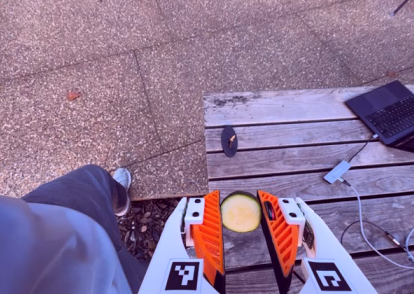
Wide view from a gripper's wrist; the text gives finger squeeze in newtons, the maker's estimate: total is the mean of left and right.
{"total": 7.6, "left": 7.0, "right": 8.1}